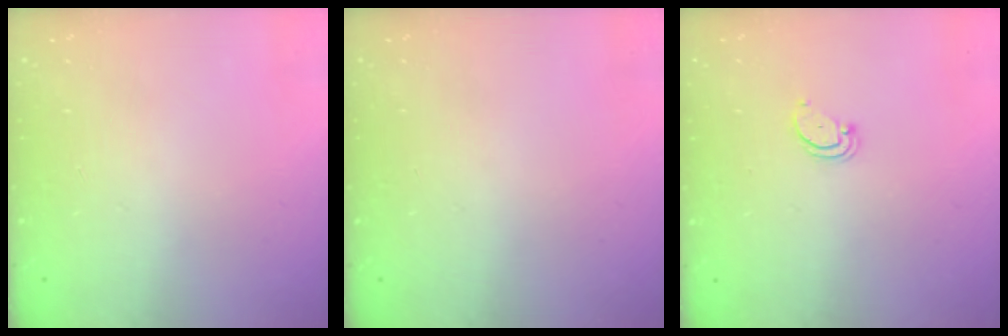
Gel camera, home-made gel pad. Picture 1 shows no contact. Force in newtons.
{"total": 0.0}
{"total": 2.5, "press": 2.5, "slide": 0.3}